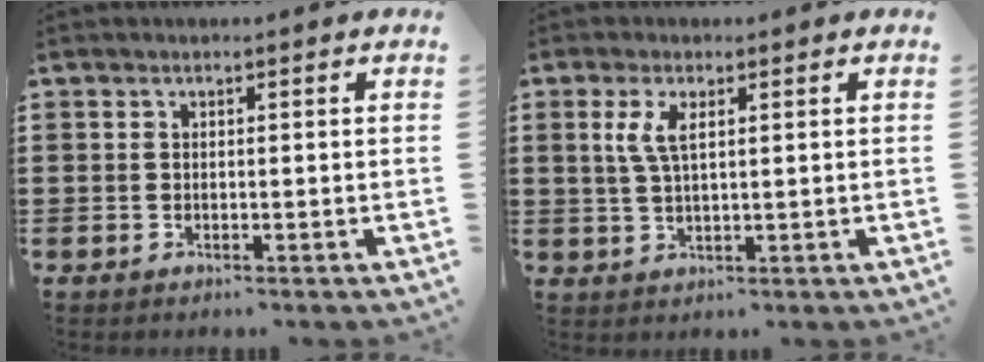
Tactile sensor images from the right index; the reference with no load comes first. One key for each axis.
{"total": 3.9, "fx": 1.3, "fy": 1.4, "fz": 3.4, "tx": -0.071, "ty": 0.008, "tz": 0.021}